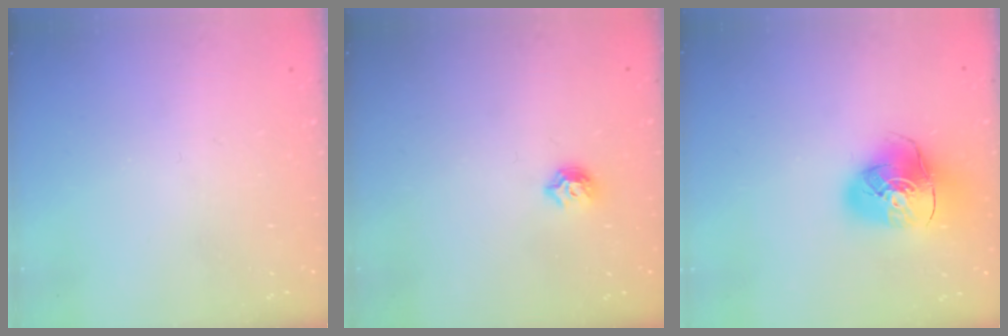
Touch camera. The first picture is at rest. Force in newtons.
{"total": 6.0, "press": 5.9, "slide": 0.8}
{"total": 12.8, "press": 12.6, "slide": 1.9}